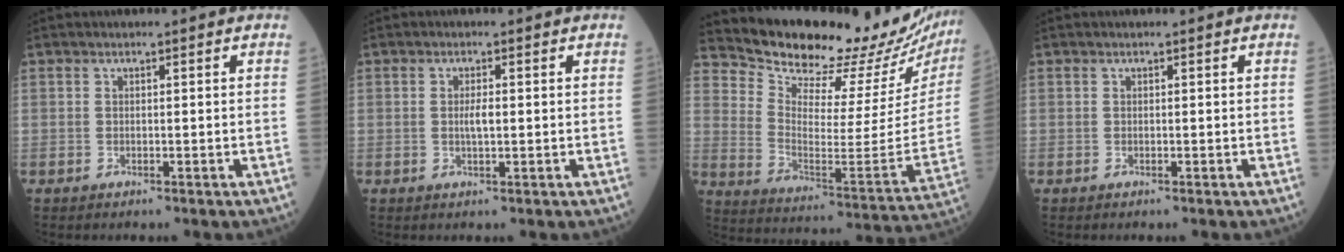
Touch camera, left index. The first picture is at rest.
{"total": 1.7, "force": [0.1, 0.4, 1.7], "torque": [-0.036, 0.000, 0.003]}
{"total": 23.6, "force": [22.2, 3.4, 7.3], "torque": [-0.134, -0.103, 0.301]}
{"total": 0.0}